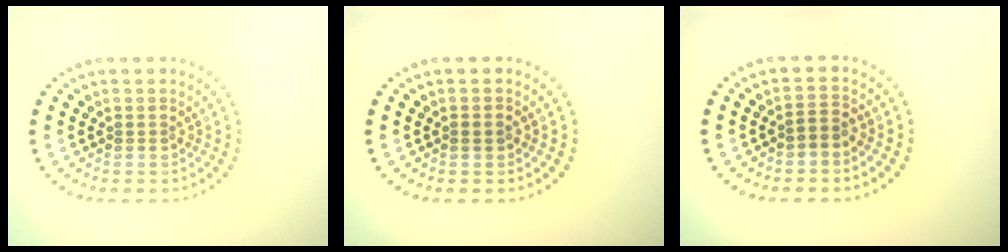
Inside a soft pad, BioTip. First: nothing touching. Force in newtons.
{"total": 0.9, "press": 0.8, "slide": 0.3}
{"total": 1.5, "press": 1.2, "slide": 0.9}